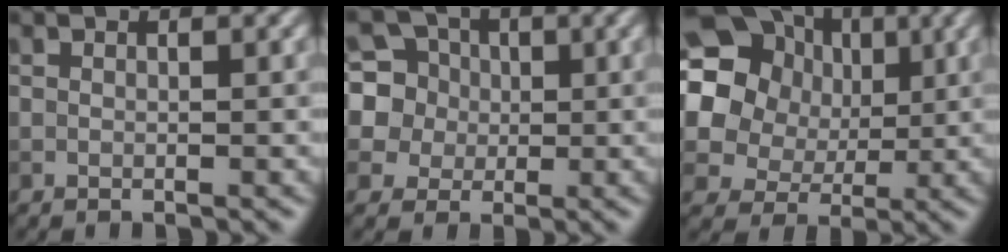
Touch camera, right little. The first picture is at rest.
{"total": 9.0, "force": [2.6, 8.2, 2.5], "torque": [-0.080, 0.041, 0.039]}
{"total": 16.5, "force": [5.2, 14.3, 6.4], "torque": [-0.161, 0.015, 0.092]}